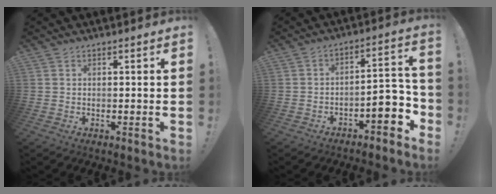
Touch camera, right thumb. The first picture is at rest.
{"total": 9.2, "force": [-3.9, 4.1, 7.2], "torque": [-0.084, 0.017, -0.066]}